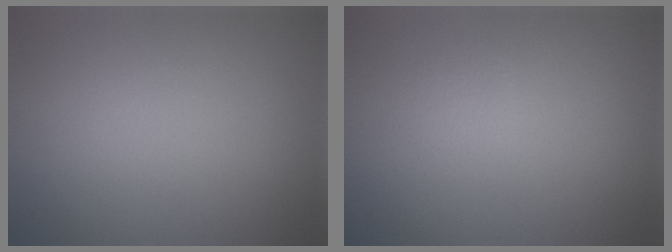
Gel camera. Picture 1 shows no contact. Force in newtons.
{"total": 0.9, "press": 0.9, "slide": 0.0}